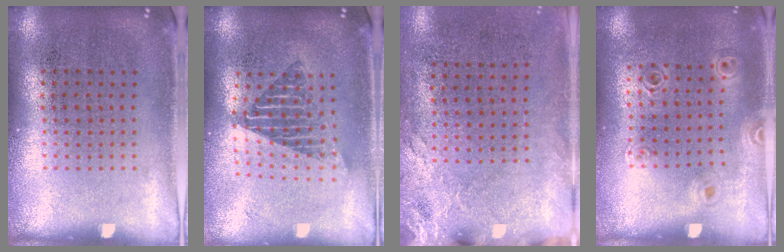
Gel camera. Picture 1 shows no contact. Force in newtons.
{"total": 1.7, "press": 1.4, "slide": 1.0}
{"total": 2.6, "press": 2.1, "slide": 1.5}
{"total": 0.9, "press": 0.9, "slide": 0.1}